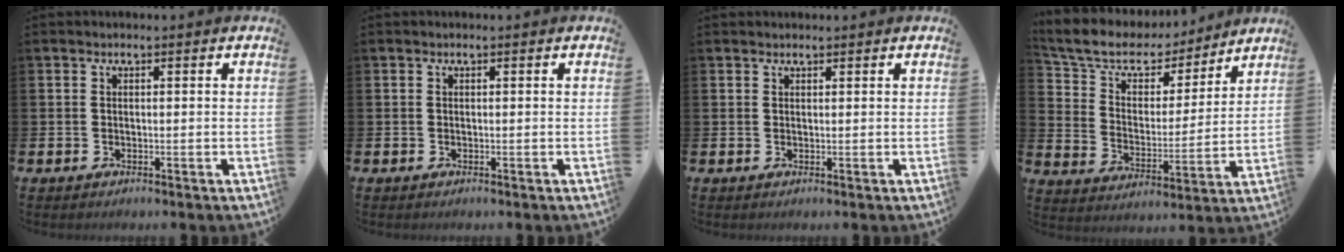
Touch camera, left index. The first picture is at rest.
{"total": 0.0}
{"total": 0.8, "force": [0.8, 0.2, 0.0], "torque": [0.007, -0.001, 0.013]}
{"total": 8.2, "force": [7.1, 3.6, 1.7], "torque": [-0.083, -0.044, 0.128]}